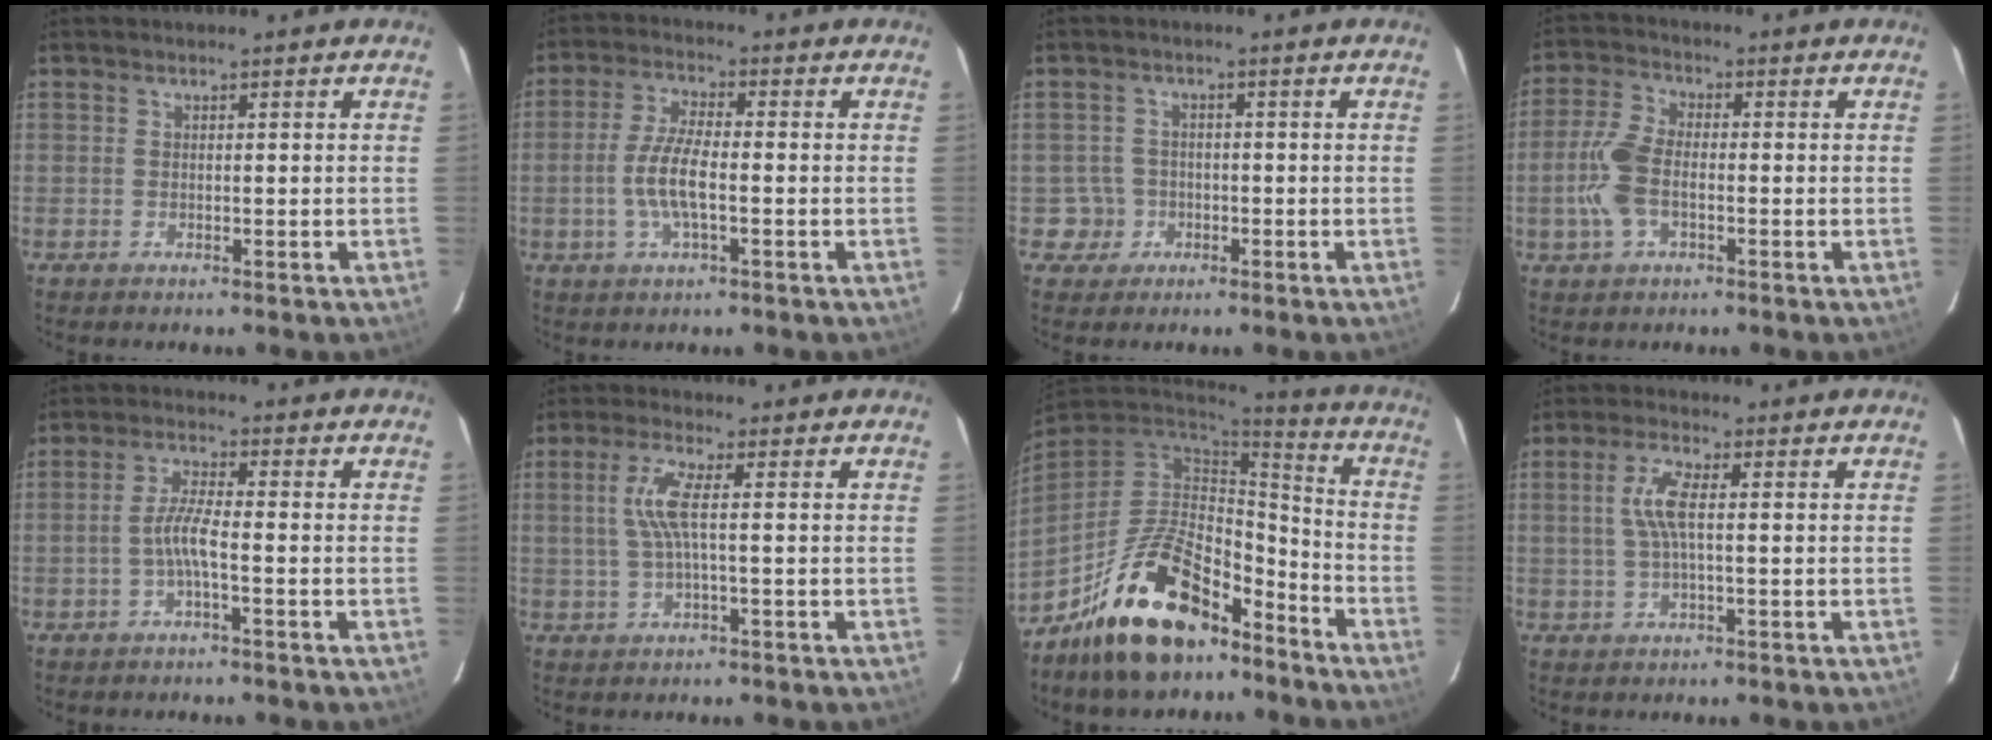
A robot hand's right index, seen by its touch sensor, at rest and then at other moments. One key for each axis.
{"total": 7.2, "fx": -1.5, "fy": 2.0, "fz": 6.8, "tx": -0.139, "ty": 0.001, "tz": -0.031}
{"total": 3.9, "fx": -1.2, "fy": 3.7, "fz": -0.3, "tx": 0.005, "ty": 0.021, "tz": -0.020}
{"total": 8.1, "fx": -1.9, "fy": 4.1, "fz": 6.7, "tx": -0.154, "ty": 0.005, "tz": -0.038}
{"total": 4.0, "fx": -1.5, "fy": 0.1, "fz": 3.7, "tx": -0.081, "ty": 0.006, "tz": -0.031}
{"total": 5.4, "fx": 0.3, "fy": 0.2, "fz": 5.4, "tx": -0.113, "ty": 0.001, "tz": 0.012}
{"total": 19.7, "fx": -13.1, "fy": 9.2, "fz": 11.5, "tx": -0.232, "ty": 0.017, "tz": -0.211}
{"total": 5.2, "fx": 0.4, "fy": 0.9, "fz": 5.1, "tx": -0.102, "ty": 0.004, "tz": 0.011}